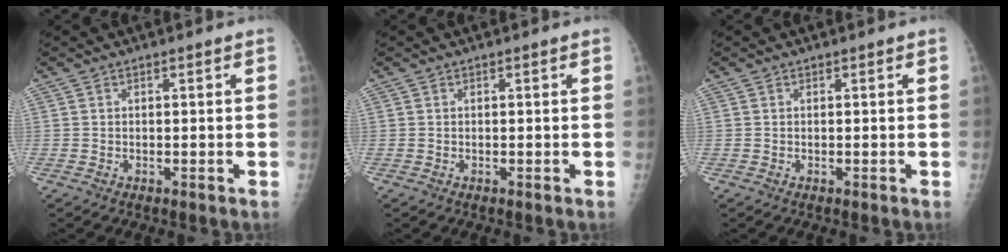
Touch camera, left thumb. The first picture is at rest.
{"total": 0.0}
{"total": 0.0}